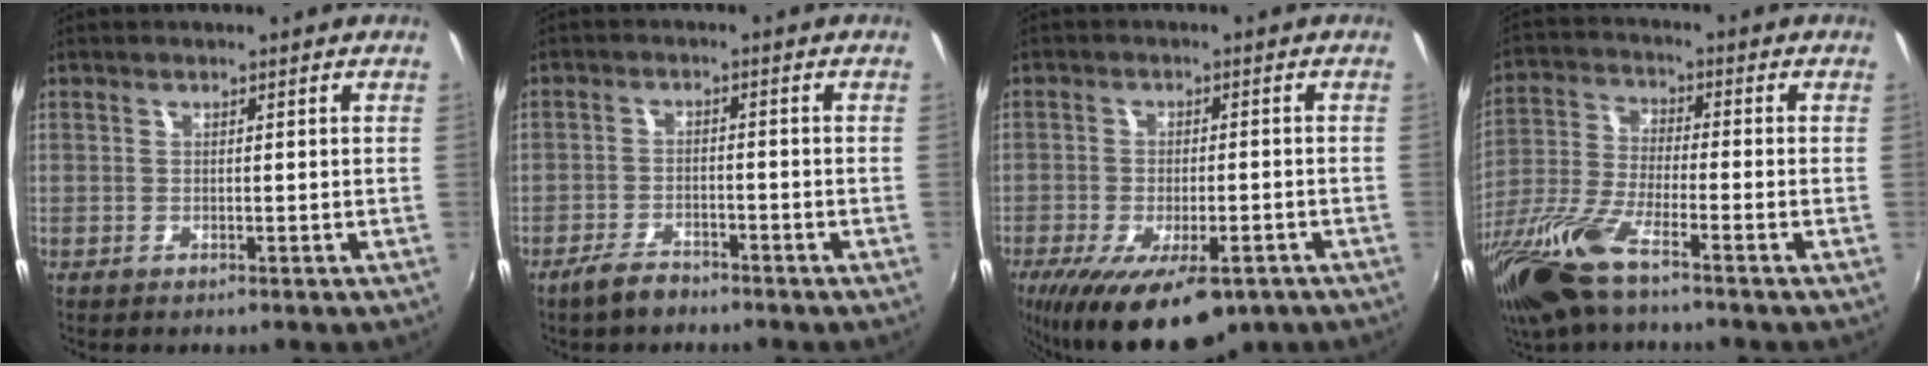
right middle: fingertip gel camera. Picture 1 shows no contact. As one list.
[{"total": 4.3, "force": [-3.6, 1.7, 1.7], "torque": [-0.051, 0.001, -0.063]}, {"total": 16.2, "force": [-10.2, 6.3, 10.9], "torque": [-0.209, -0.044, -0.149]}, {"total": 14.3, "force": [-9.7, 3.1, 10.1], "torque": [-0.226, -0.035, -0.198]}]